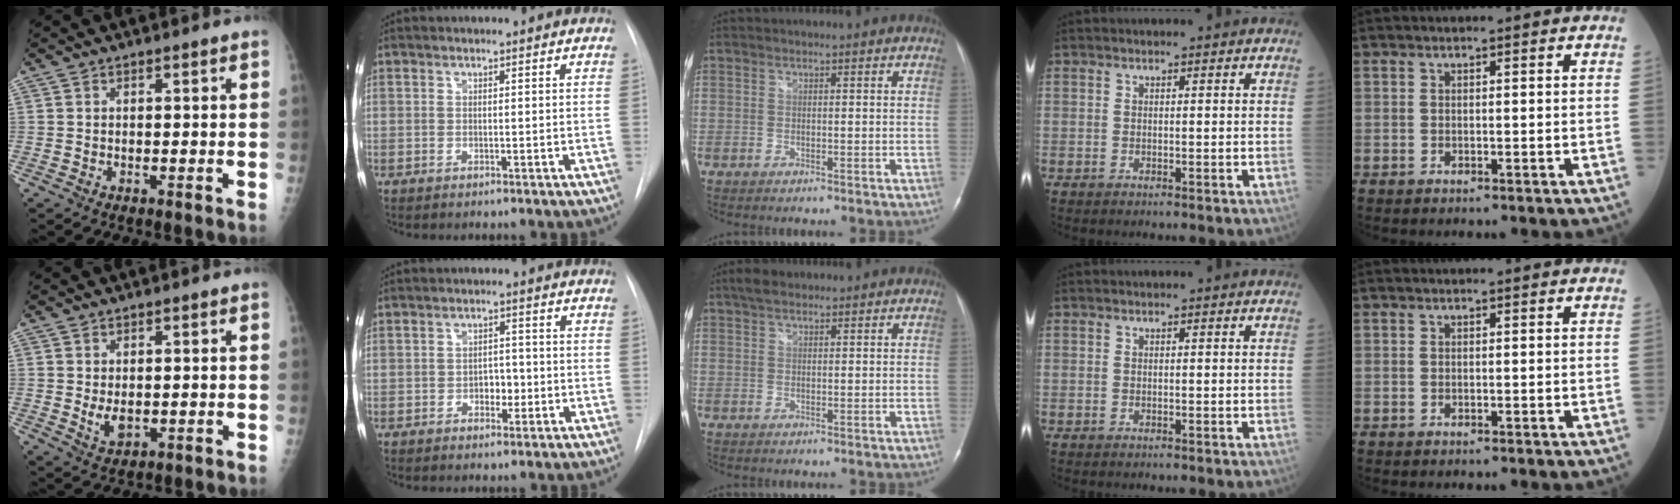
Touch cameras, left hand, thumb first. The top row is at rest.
{"thumb": {"total": 3.6, "force": [-0.1, 2.5, 2.7], "torque": [-0.039, -0.008, 0.007]}, "index": {"total": 2.9, "force": [-0.9, 1.9, 2.0], "torque": [-0.022, 0.007, -0.012]}, "middle": {"total": 2.6, "force": [2.0, 1.1, 1.2], "torque": [-0.027, 0.014, 0.035]}}